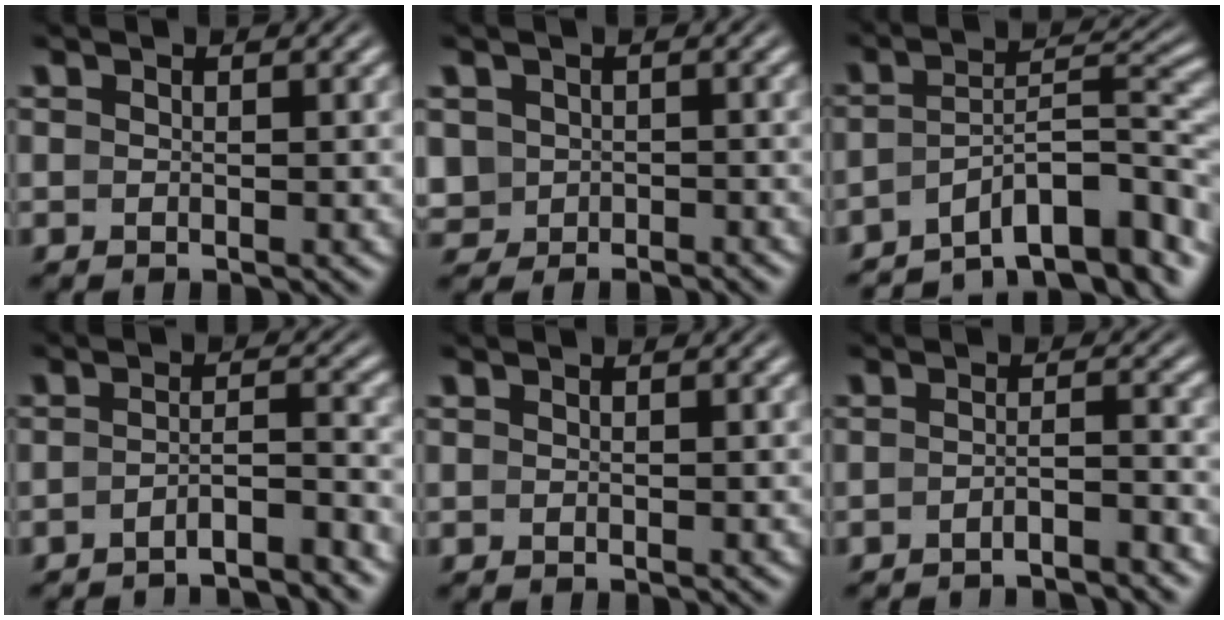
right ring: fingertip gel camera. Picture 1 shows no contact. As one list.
[{"total": 3.9, "force": [-1.3, 3.5, 1.1], "torque": [-0.046, -0.024, -0.012]}, {"total": 11.0, "force": [-7.2, 5.1, 6.5], "torque": [-0.102, -0.042, -0.099]}, {"total": 4.8, "force": [-4.6, 0.4, 1.5], "torque": [-0.022, -0.022, -0.069]}, {"total": 0.0}, {"total": 3.3, "force": [-3.1, -0.1, 1.0], "torque": [-0.013, -0.012, -0.050]}]